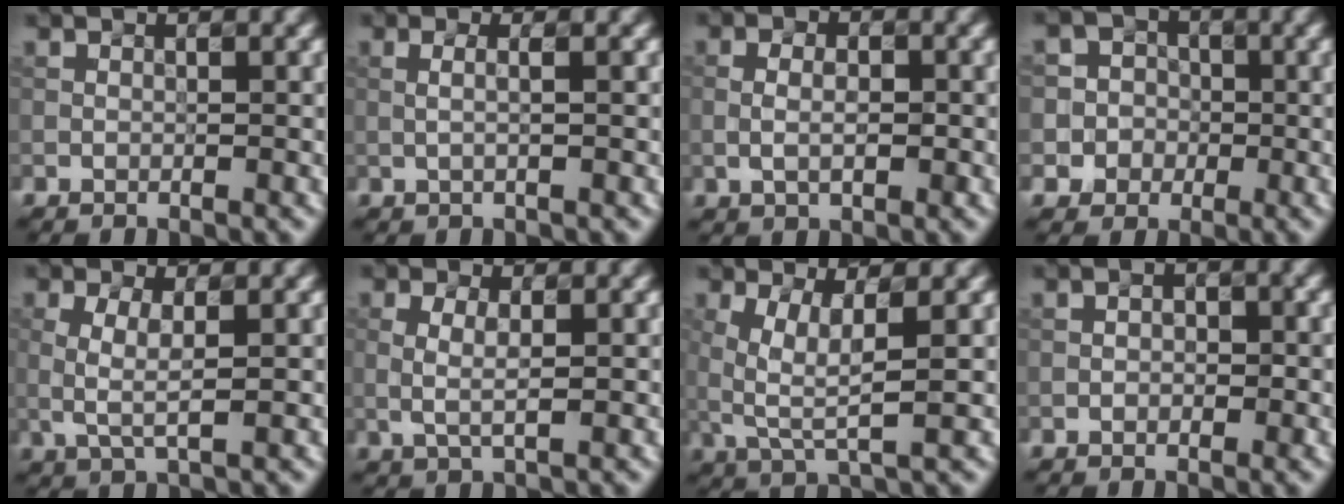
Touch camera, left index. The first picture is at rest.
{"total": 1.2, "force": [0.2, 0.3, 1.1], "torque": [-0.016, 0.000, 0.001]}
{"total": 2.0, "force": [-0.1, 1.0, 1.7], "torque": [-0.032, -0.004, 0.002]}
{"total": 3.9, "force": [-0.6, 3.8, -0.3], "torque": [0.022, 0.028, -0.027]}
{"total": 2.1, "force": [0.1, 0.6, 2.0], "torque": [-0.059, 0.004, 0.008]}
{"total": 1.4, "force": [0.1, 0.4, 1.3], "torque": [-0.042, 0.004, 0.009]}
{"total": 4.0, "force": [0.6, 1.1, 3.8], "torque": [-0.092, 0.001, 0.020]}
{"total": 1.3, "force": [-0.5, 0.7, 0.9], "torque": [-0.004, 0.007, -0.005]}